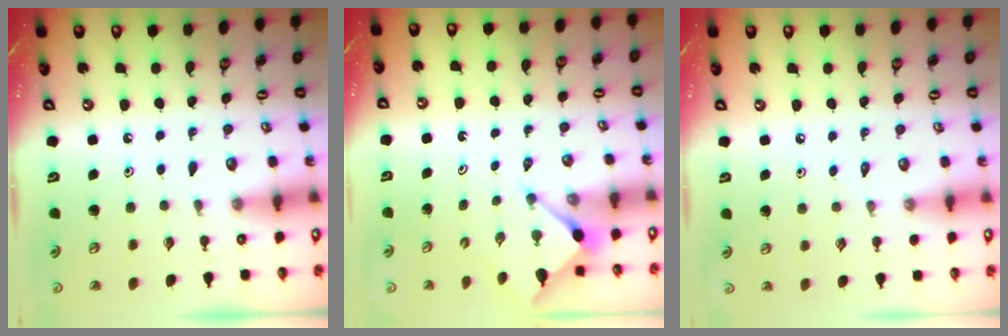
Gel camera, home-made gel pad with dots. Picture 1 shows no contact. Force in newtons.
{"total": 2.8, "press": 2.7, "slide": 0.3}
{"total": 2.5, "press": 2.5, "slide": 0.5}